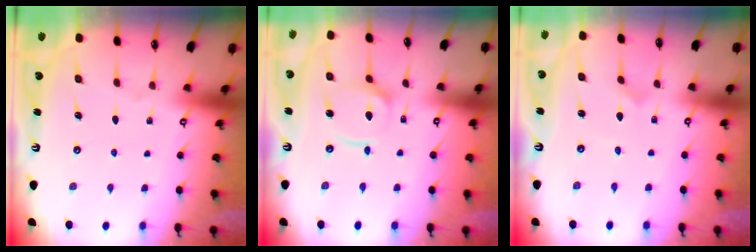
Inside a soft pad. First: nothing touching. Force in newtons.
{"total": 8.9, "press": 8.9, "slide": 0.9}
{"total": 0.0}